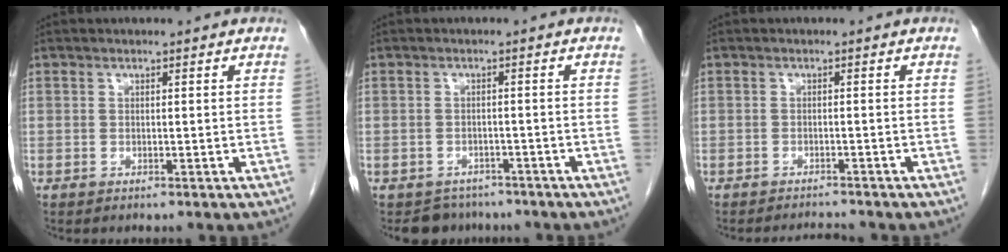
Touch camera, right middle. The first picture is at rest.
{"total": 4.1, "force": [-3.4, 2.2, -0.3], "torque": [0.006, 0.007, -0.050]}
{"total": 2.2, "force": [-2.1, -0.4, -0.1], "torque": [-0.001, -0.012, -0.031]}